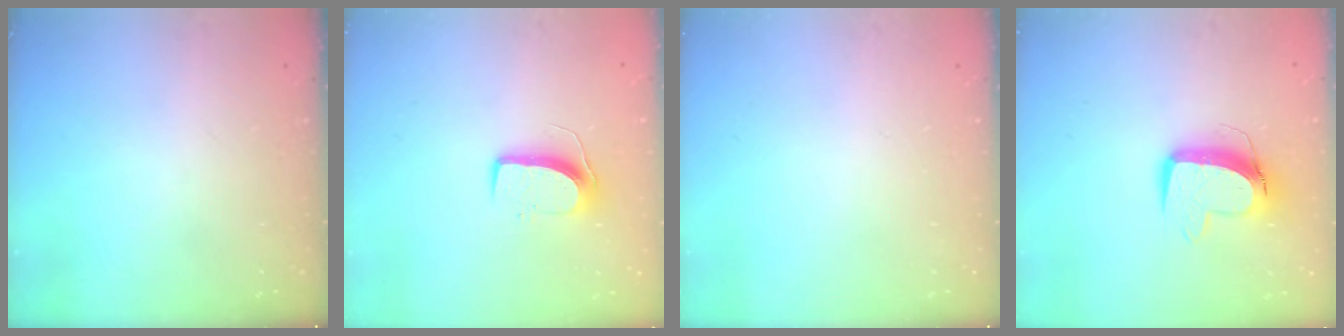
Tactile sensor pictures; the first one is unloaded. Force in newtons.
{"total": 9.3, "press": 9.3, "slide": 0.5}
{"total": 0.0}
{"total": 10.9, "press": 10.8, "slide": 1.2}